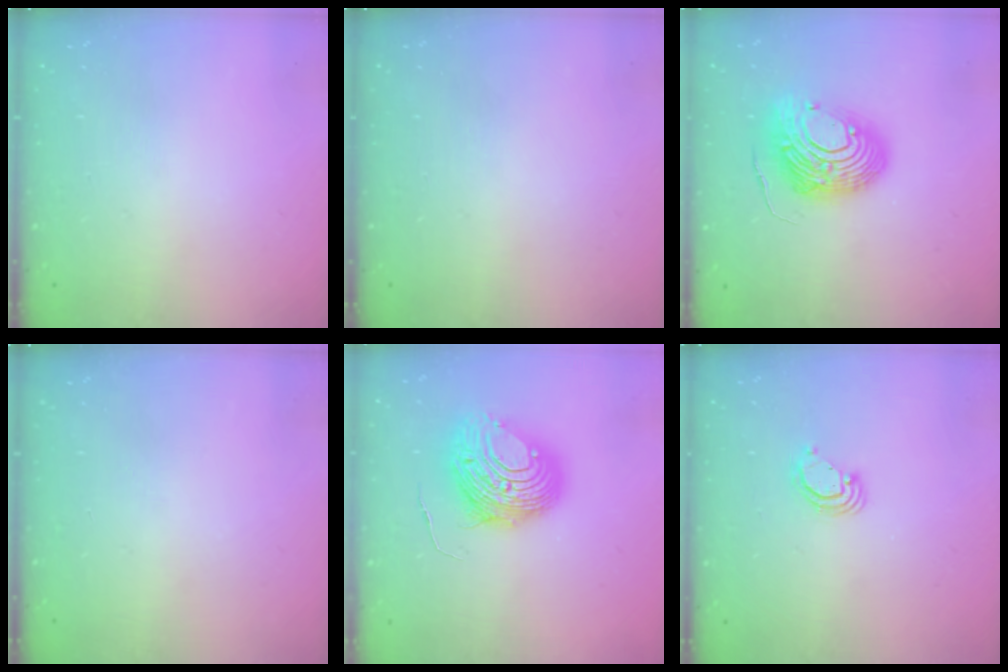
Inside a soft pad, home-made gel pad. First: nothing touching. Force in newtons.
{"total": 0.0}
{"total": 14.1, "press": 14.0, "slide": 1.2}
{"total": 0.0}
{"total": 12.1, "press": 12.1, "slide": 1.2}
{"total": 3.6, "press": 3.6, "slide": 0.2}